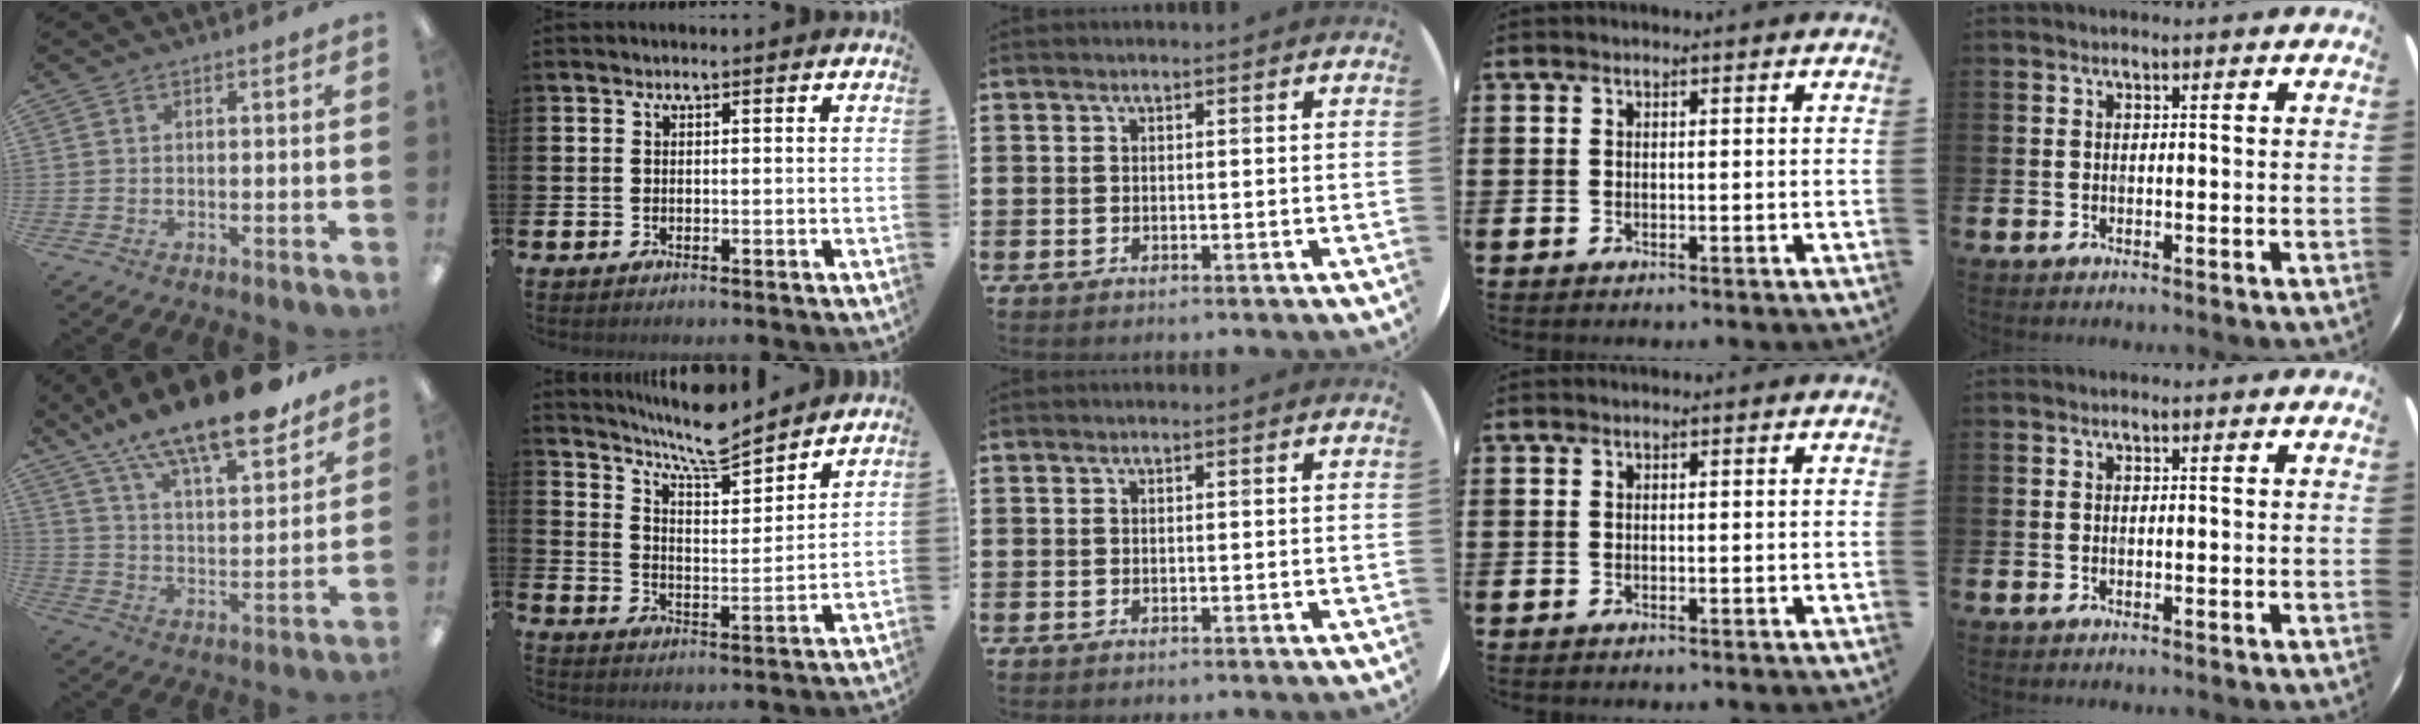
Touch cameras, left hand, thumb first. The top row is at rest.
{"thumb": {"total": 18.9, "force": [15.1, 5.1, 10.1], "torque": [-0.175, -0.097, 0.259]}, "index": {"total": 8.4, "force": [7.9, 0.8, 2.6], "torque": [-0.076, -0.052, 0.143]}}